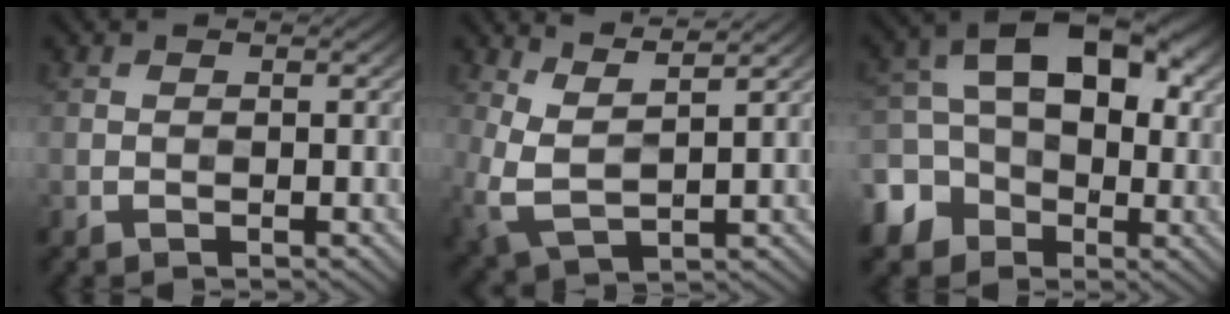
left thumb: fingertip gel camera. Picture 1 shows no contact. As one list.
[{"total": 6.4, "force": [3.7, 2.1, 4.8], "torque": [-0.120, 0.003, 0.075]}, {"total": 13.4, "force": [-2.1, 10.1, 8.4], "torque": [-0.137, -0.009, -0.045]}]